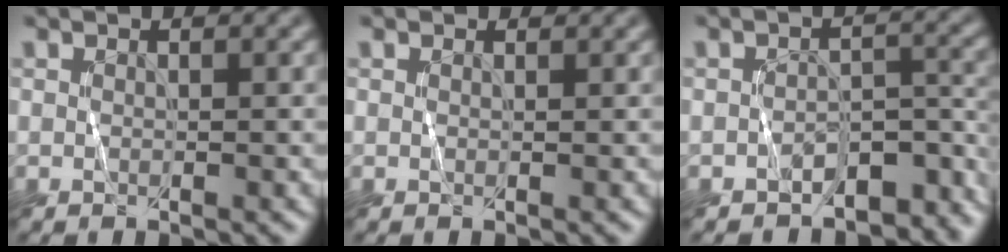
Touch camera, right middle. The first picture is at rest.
{"total": 0.6, "force": [0.5, 0.3, 0.0], "torque": [0.000, -0.001, 0.007]}
{"total": 5.0, "force": [-4.0, 2.4, 2.0], "torque": [-0.012, -0.007, -0.058]}